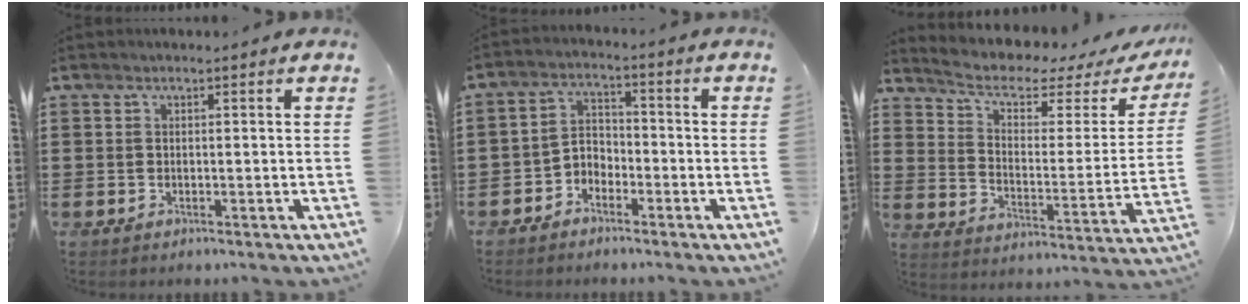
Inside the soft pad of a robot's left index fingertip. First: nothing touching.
{"total": 3.5, "force": [-3.1, 1.5, 0.5], "torque": [-0.016, 0.007, -0.069]}
{"total": 5.1, "force": [3.5, 2.0, 3.2], "torque": [-0.083, -0.022, 0.054]}